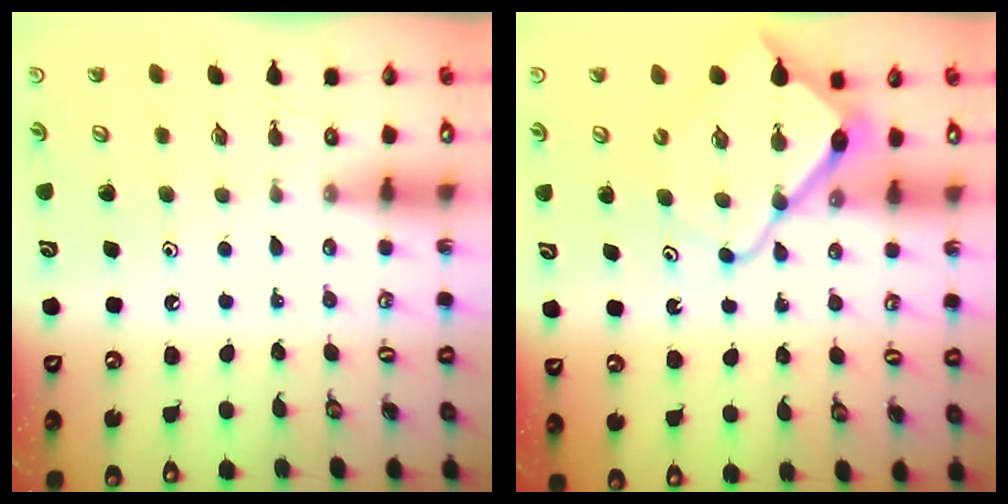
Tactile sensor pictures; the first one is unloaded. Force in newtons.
{"total": 12.1, "press": 12.1, "slide": 1.1}